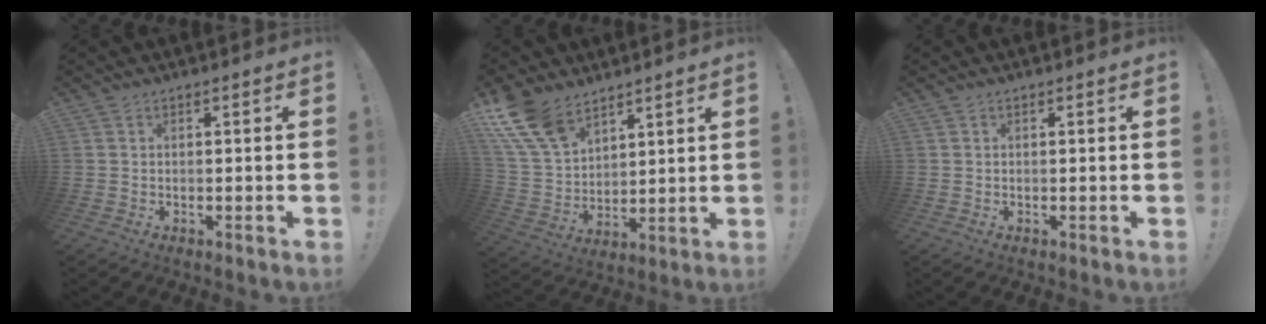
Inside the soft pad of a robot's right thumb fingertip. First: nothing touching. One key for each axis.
{"total": 14.9, "fx": 10.1, "fy": 8.2, "fz": 7.2, "tx": -0.163, "ty": -0.054, "tz": 0.198}
{"total": 0.0}